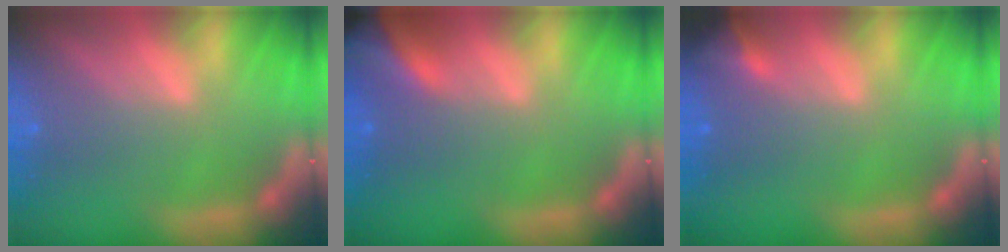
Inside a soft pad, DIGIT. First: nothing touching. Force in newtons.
{"total": 8.4}
{"total": 2.4}